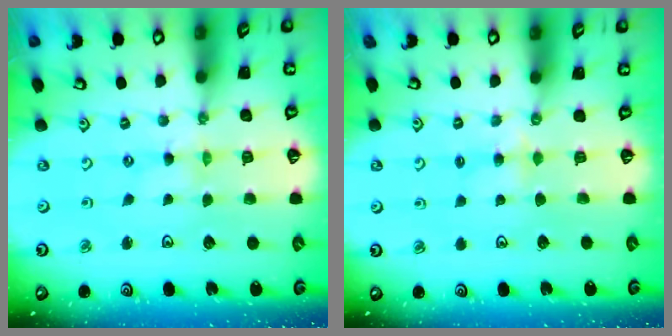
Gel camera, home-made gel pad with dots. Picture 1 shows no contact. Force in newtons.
{"total": 3.5, "press": 3.5, "slide": 0.4}